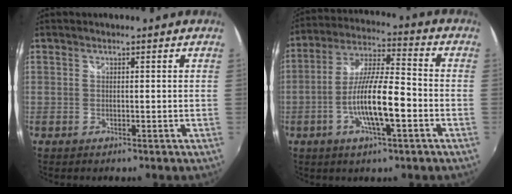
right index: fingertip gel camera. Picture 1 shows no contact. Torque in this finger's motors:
{"motor_torque": [0.87, -0.56, 0.53, 0.21]}